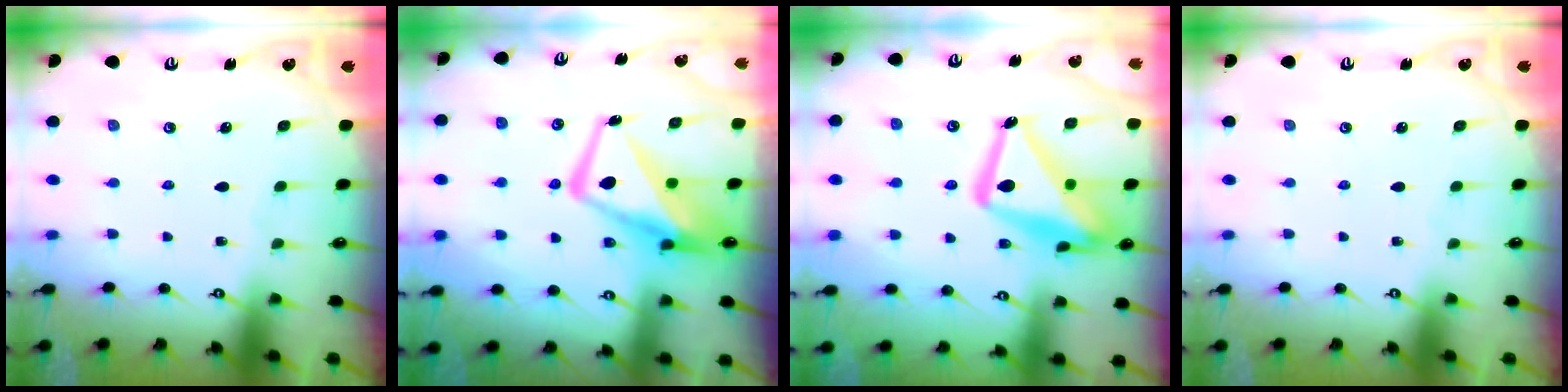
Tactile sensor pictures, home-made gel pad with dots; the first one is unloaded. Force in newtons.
{"total": 12.0, "press": 11.9, "slide": 1.4}
{"total": 17.7, "press": 17.6, "slide": 1.6}
{"total": 0.0}